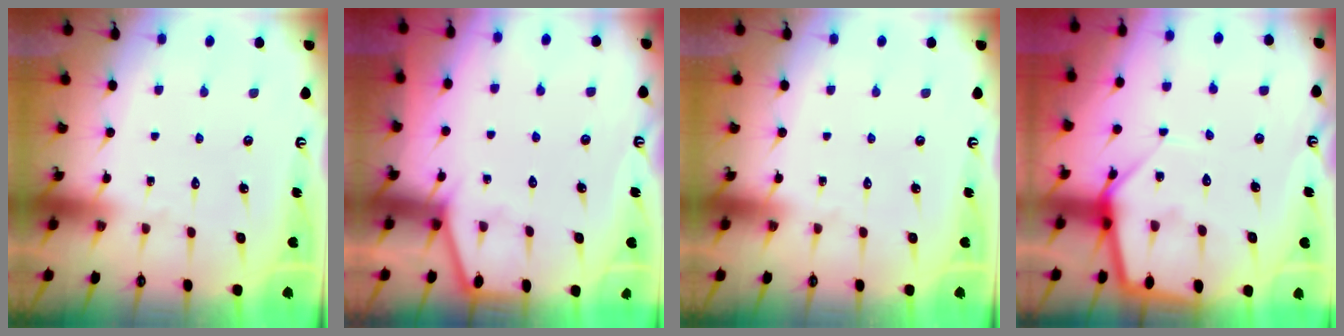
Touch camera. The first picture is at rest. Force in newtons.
{"total": 2.6, "press": 2.6, "slide": 0.3}
{"total": 0.0}
{"total": 9.2, "press": 9.1, "slide": 0.5}